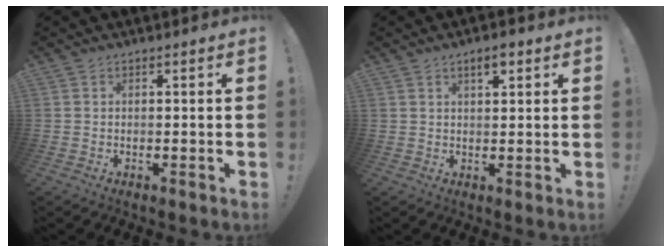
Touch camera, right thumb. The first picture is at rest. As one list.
[{"total": 3.6, "force": [2.2, 1.1, 2.6], "torque": [-0.036, -0.008, 0.033]}]